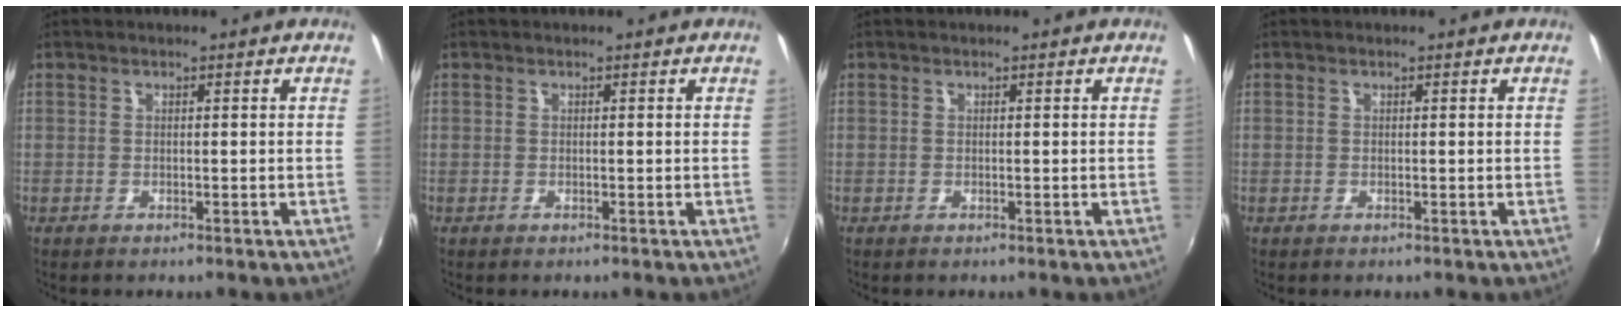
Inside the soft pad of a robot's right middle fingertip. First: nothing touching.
{"total": 0.0}
{"total": 0.0}
{"total": 0.0}